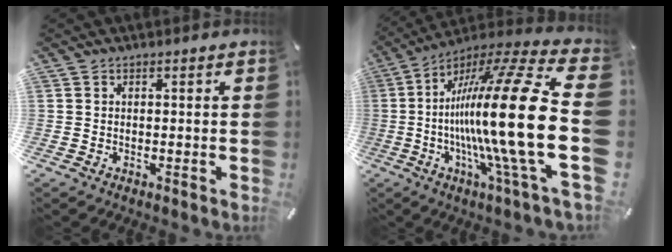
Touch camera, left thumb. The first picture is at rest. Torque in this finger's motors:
{"motor_torque": [0.05, 3.47, 1.90, -0.87, 1.05]}